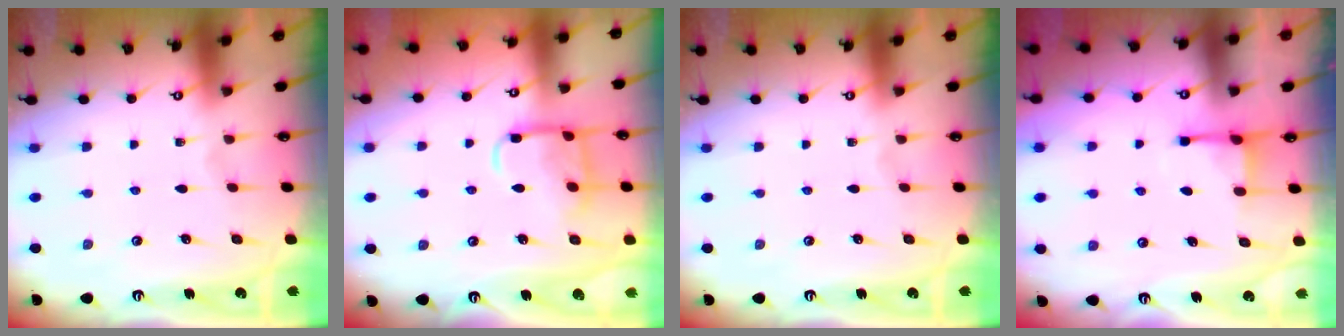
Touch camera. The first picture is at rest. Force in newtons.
{"total": 11.9, "press": 11.9, "slide": 1.1}
{"total": 0.0}
{"total": 2.5, "press": 2.4, "slide": 0.5}